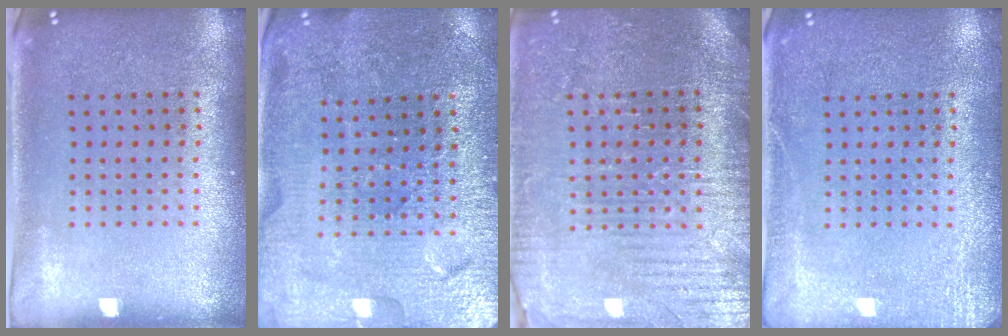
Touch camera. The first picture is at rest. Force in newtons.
{"total": 3.2, "press": 3.2, "slide": 0.1}
{"total": 3.9, "press": 3.7, "slide": 1.2}
{"total": 2.8, "press": 2.7, "slide": 0.4}